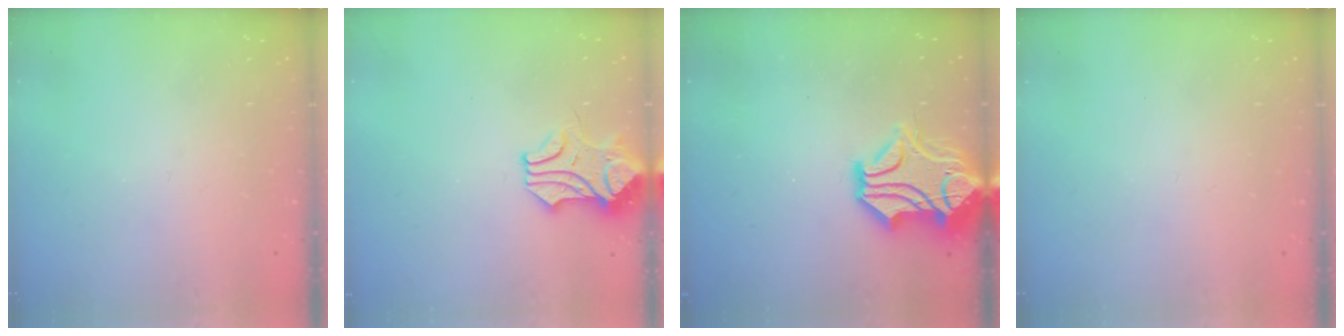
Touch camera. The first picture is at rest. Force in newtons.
{"total": 1.4, "press": 1.3, "slide": 0.5}
{"total": 5.6, "press": 5.2, "slide": 2.0}
{"total": 0.0}